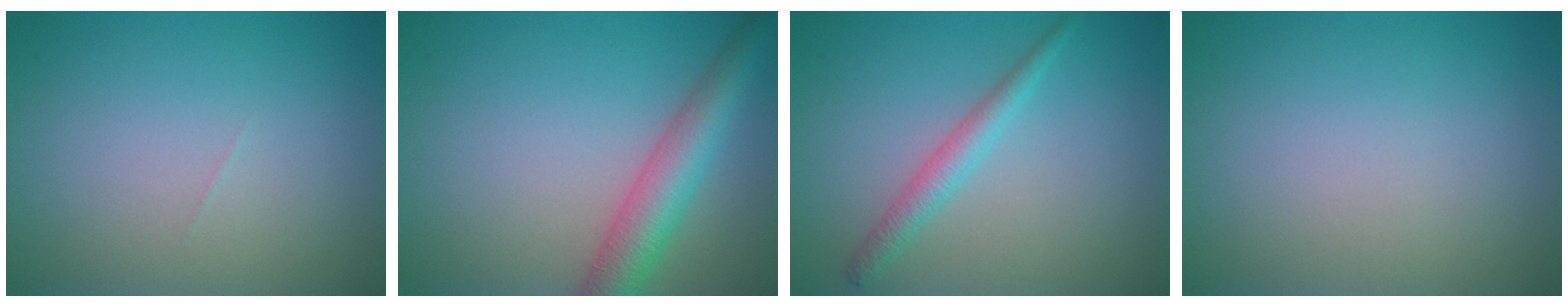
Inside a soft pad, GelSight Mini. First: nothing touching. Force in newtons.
{"total": 5.1, "press": 5.1, "slide": 0.2}
{"total": 2.2, "press": 2.2, "slide": 0.0}
{"total": 0.0}